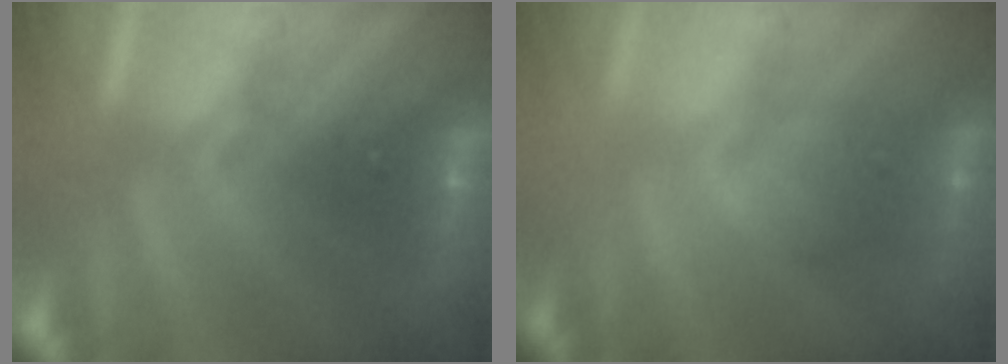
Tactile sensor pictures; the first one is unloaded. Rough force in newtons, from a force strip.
{"total": 2.0}